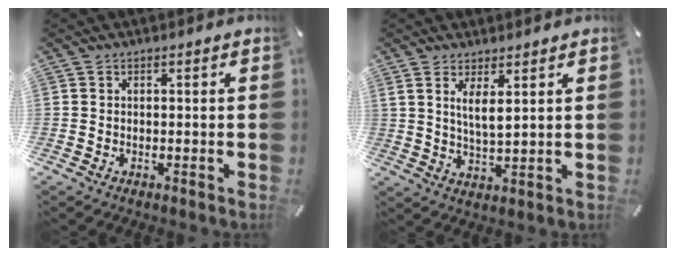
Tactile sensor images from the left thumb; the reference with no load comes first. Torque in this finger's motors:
{"motor_torque": [0.88, 0.31, 1.62, -1.12, 0.63]}